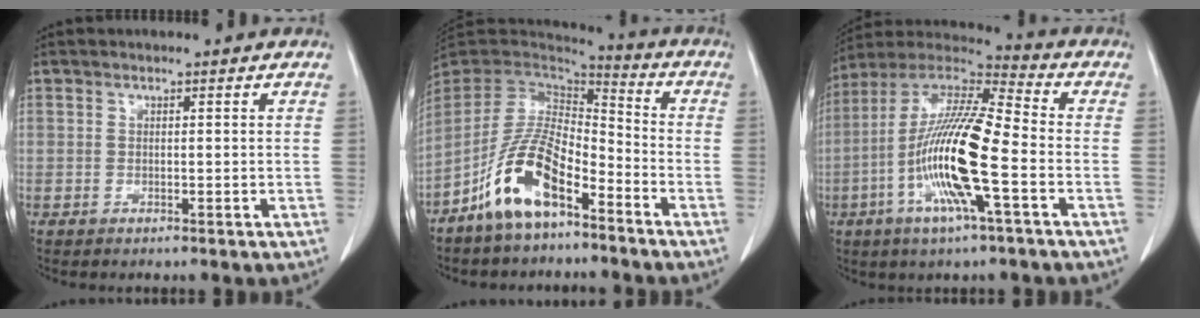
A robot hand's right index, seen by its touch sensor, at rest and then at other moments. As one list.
[{"total": 12.5, "force": [-7.1, 4.2, 9.4], "torque": [-0.198, 0.003, -0.137]}, {"total": 17.2, "force": [-4.4, 1.5, 16.5], "torque": [-0.329, -0.004, -0.086]}]